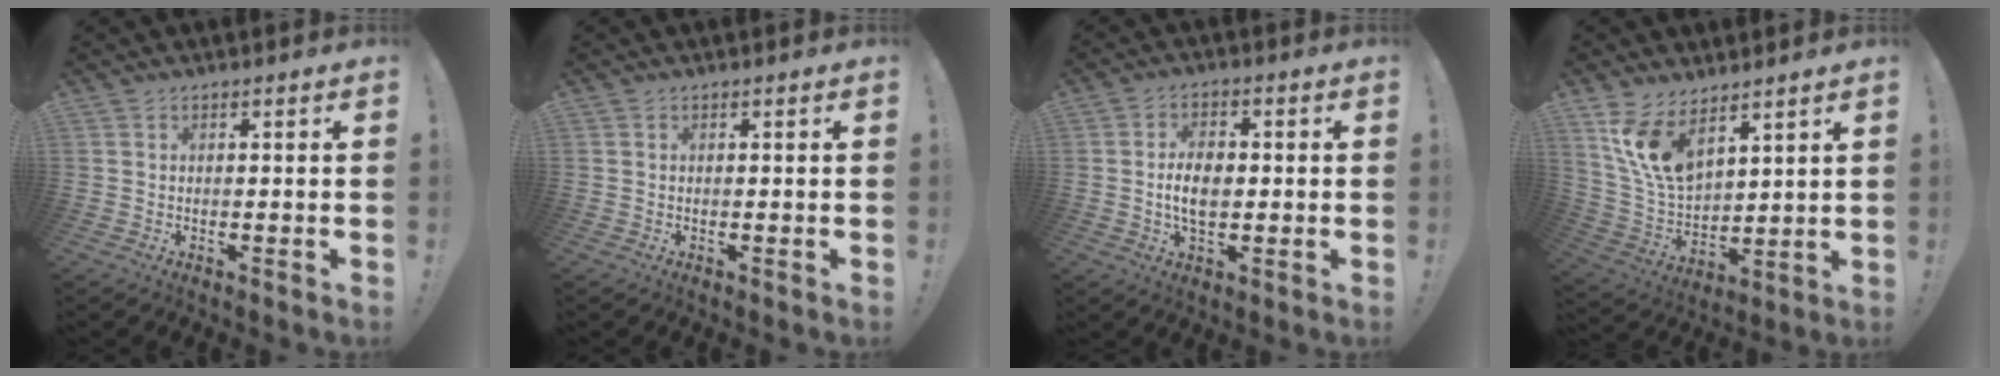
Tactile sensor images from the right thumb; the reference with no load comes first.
{"total": 0.0}
{"total": 7.7, "force": [-0.7, 4.6, 6.1], "torque": [-0.113, 0.004, -0.017]}
{"total": 13.1, "force": [8.6, 6.4, 7.4], "torque": [-0.164, -0.047, 0.169]}